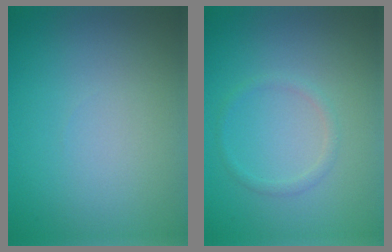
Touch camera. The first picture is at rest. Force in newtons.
{"total": 1.0, "press": 1.0, "slide": 0.1}